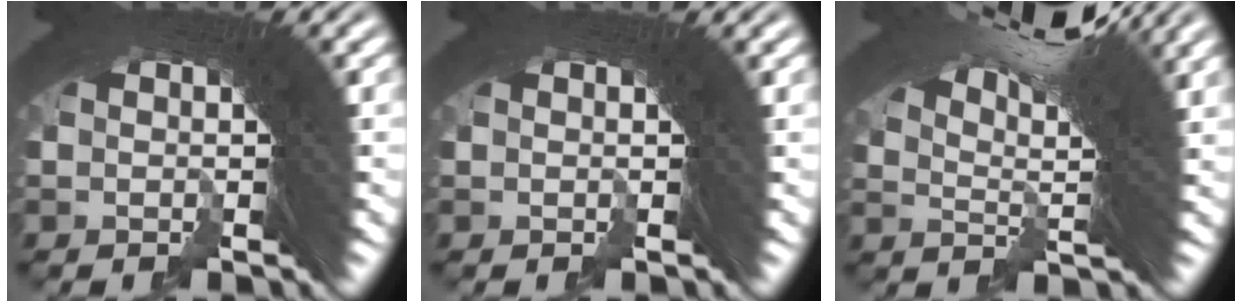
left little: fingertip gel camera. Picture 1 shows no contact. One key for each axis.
{"total": 0.7, "fx": 0.6, "fy": -0.3, "fz": 0.2, "tx": -0.003, "ty": 0.003, "tz": 0.010}
{"total": 8.8, "fx": 5.4, "fy": 1.4, "fz": 6.7, "tx": -0.092, "ty": 0.014, "tz": 0.083}